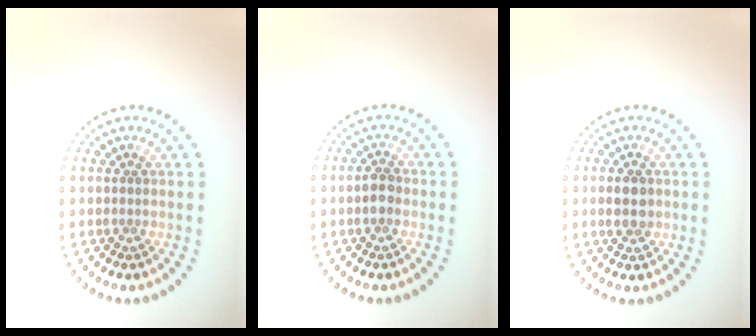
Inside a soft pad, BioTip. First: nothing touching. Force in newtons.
{"total": 1.6, "press": 1.6, "slide": 0.2}
{"total": 2.6, "press": 2.6, "slide": 0.1}